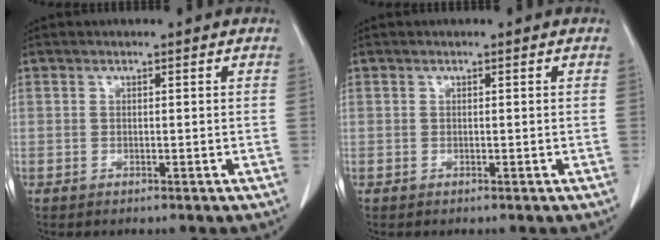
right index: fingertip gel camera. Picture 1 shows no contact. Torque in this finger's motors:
{"motor_torque": [0.00, 0.00, 0.01, 0.00]}